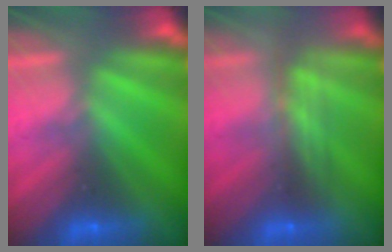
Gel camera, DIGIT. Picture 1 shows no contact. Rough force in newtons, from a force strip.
{"total": 2.4}